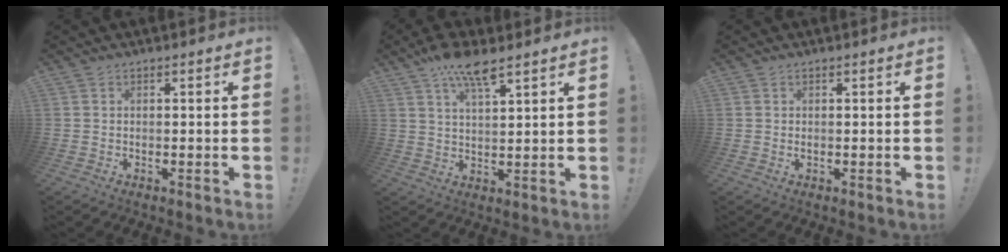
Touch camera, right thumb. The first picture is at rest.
{"total": 9.6, "force": [6.8, 2.3, 6.5], "torque": [-0.116, -0.033, 0.120]}
{"total": 0.0}